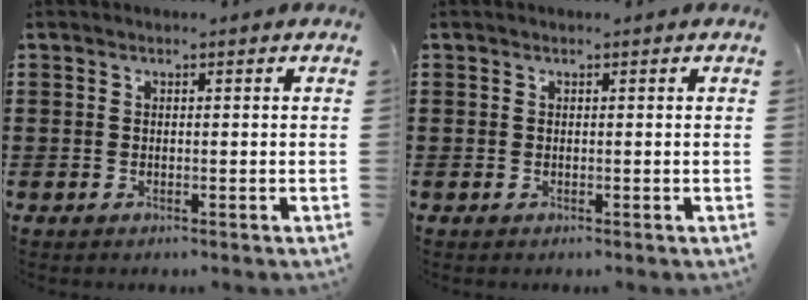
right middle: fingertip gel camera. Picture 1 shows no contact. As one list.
[{"total": 0.0}]